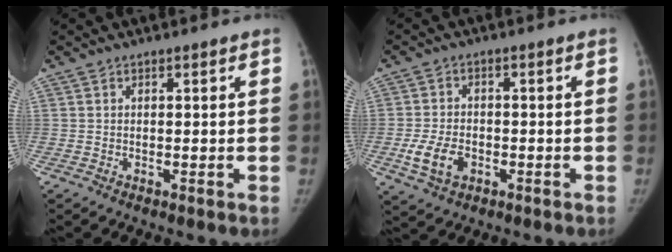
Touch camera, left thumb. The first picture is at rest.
{"total": 6.8, "force": [-2.4, 4.6, 4.5], "torque": [-0.084, 0.006, -0.040]}